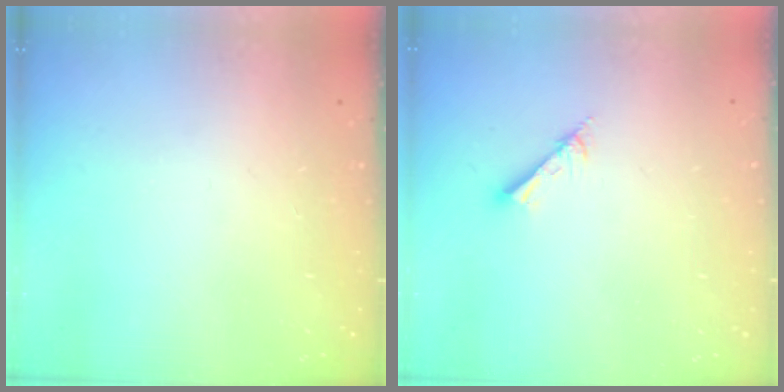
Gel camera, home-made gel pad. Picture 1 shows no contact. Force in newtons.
{"total": 2.6, "press": 2.6, "slide": 0.1}